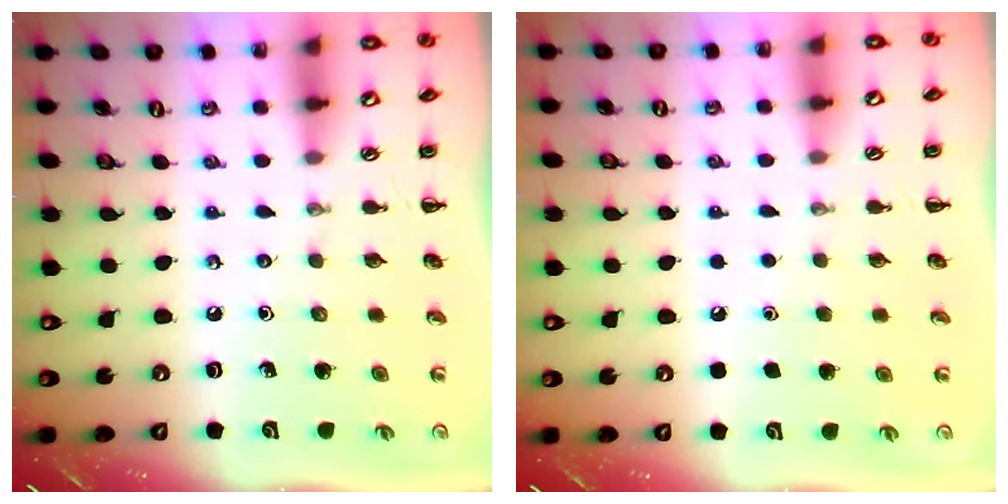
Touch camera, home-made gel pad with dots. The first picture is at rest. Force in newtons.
{"total": 1.7, "press": 1.7, "slide": 0.1}